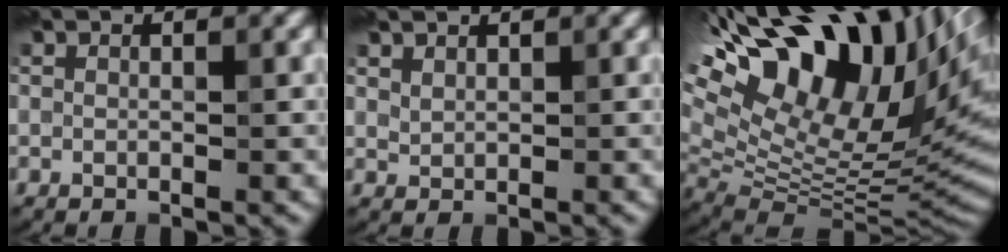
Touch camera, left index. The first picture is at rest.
{"total": 1.4, "force": [1.1, -0.5, -0.7], "torque": [-0.008, 0.001, 0.043]}
{"total": 16.4, "force": [7.8, 6.8, 12.7], "torque": [-0.235, 0.036, 0.175]}